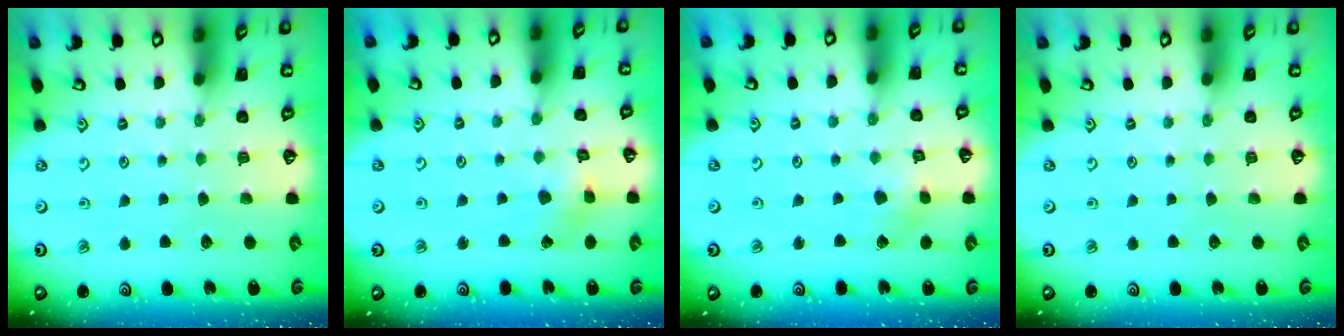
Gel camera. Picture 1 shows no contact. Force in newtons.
{"total": 2.8, "press": 2.8, "slide": 0.3}
{"total": 3.4, "press": 3.4, "slide": 0.4}
{"total": 0.0}